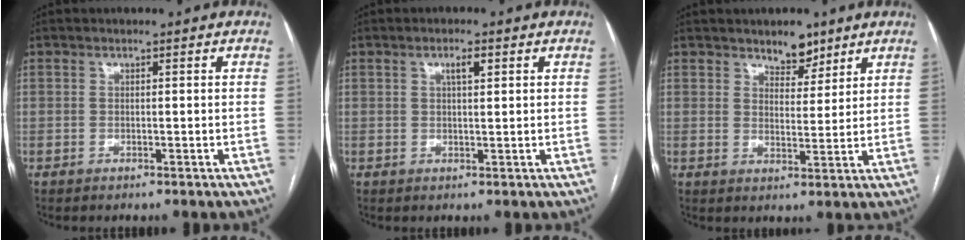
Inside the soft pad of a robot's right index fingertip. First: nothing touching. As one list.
[{"total": 2.2, "force": [1.0, 0.5, 1.9], "torque": [-0.033, 0.002, 0.016]}, {"total": 4.6, "force": [3.6, 2.2, 1.8], "torque": [-0.021, -0.004, 0.059]}]